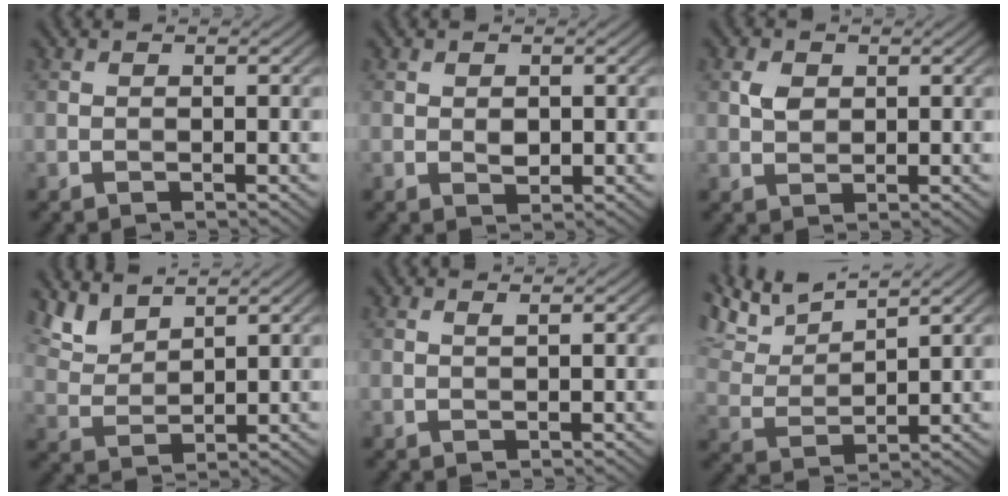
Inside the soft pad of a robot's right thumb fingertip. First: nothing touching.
{"total": 1.4, "force": [0.2, 1.0, 1.0], "torque": [-0.023, -0.003, 0.004]}
{"total": 2.1, "force": [0.6, 1.6, 1.2], "torque": [-0.032, 0.000, 0.012]}
{"total": 4.9, "force": [4.1, 1.6, 2.2], "torque": [-0.064, 0.001, 0.092]}
{"total": 0.5, "force": [0.4, 0.0, 0.4], "torque": [-0.008, 0.001, 0.007]}
{"total": 8.0, "force": [6.5, 1.8, 4.4], "torque": [-0.104, 0.013, 0.127]}